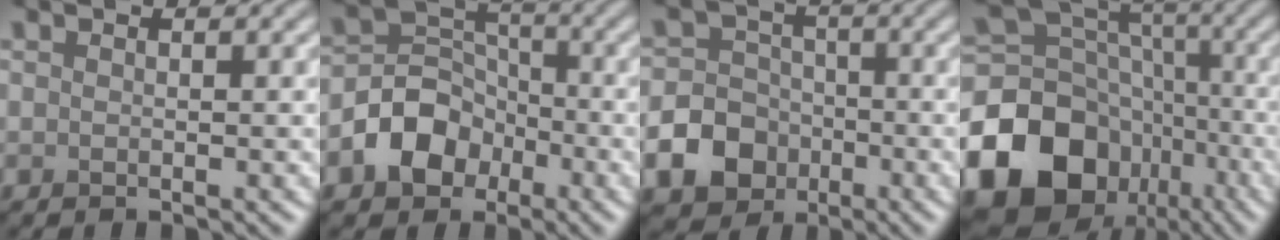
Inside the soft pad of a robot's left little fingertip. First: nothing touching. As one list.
[{"total": 5.4, "force": [-2.5, 4.1, 2.4], "torque": [-0.029, 0.004, -0.052]}, {"total": 8.2, "force": [-3.3, 7.0, 2.5], "torque": [-0.039, -0.012, -0.086]}, {"total": 17.0, "force": [-8.3, 12.9, 7.4], "torque": [-0.161, -0.013, -0.141]}]